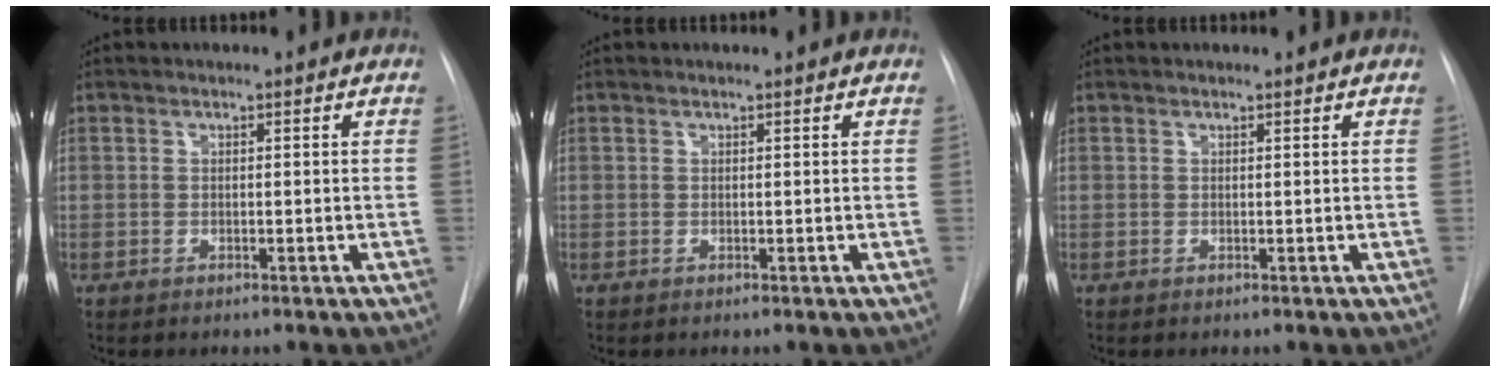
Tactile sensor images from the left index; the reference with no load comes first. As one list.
[{"total": 0.0}, {"total": 0.0}]